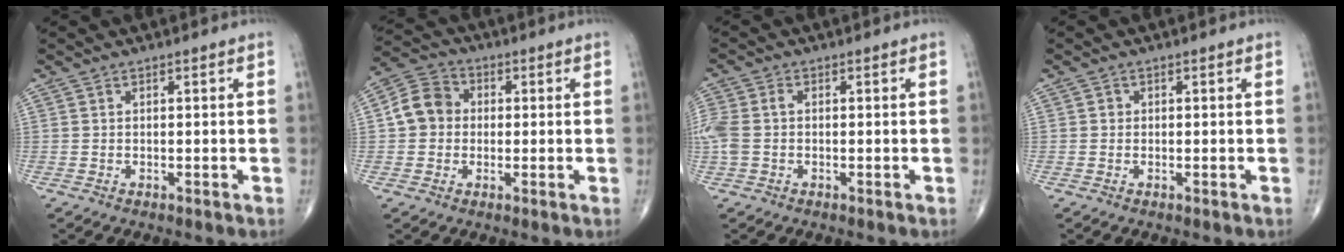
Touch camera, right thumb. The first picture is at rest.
{"total": 7.6, "force": [0.3, 6.6, 3.8], "torque": [-0.056, 0.020, -0.008]}
{"total": 5.5, "force": [-0.2, 3.7, 4.1], "torque": [-0.122, 0.016, -0.005]}
{"total": 0.7, "force": [0.0, 0.7, 0.2], "torque": [0.002, 0.002, 0.000]}